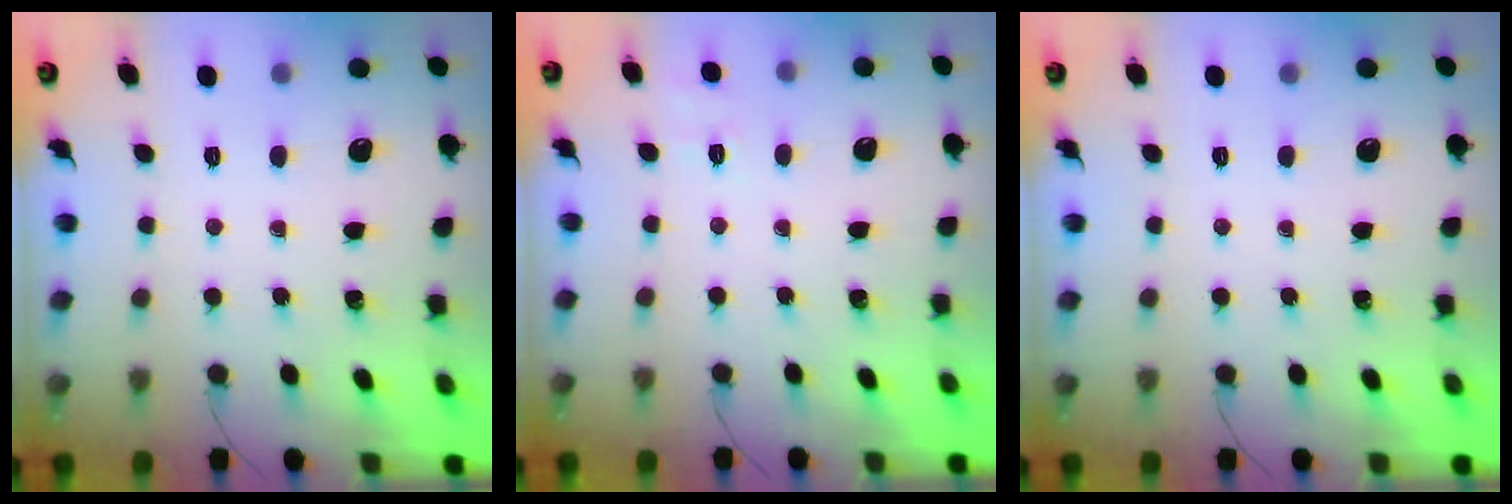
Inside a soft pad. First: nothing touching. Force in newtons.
{"total": 7.0, "press": 6.6, "slide": 2.2}
{"total": 0.0}